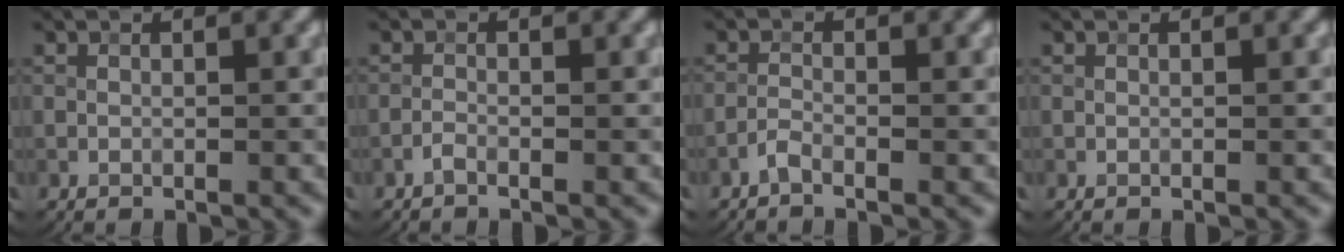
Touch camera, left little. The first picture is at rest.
{"total": 0.7, "force": [-0.6, 0.0, 0.4], "torque": [-0.011, 0.003, -0.014]}
{"total": 1.0, "force": [-0.9, 0.0, 0.5], "torque": [-0.015, 0.004, -0.022]}
{"total": 0.0}